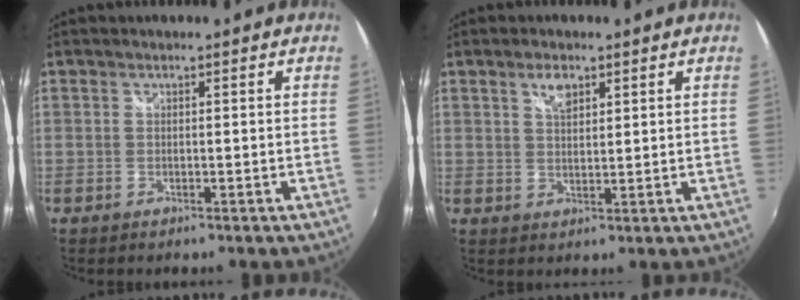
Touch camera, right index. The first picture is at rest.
{"total": 3.6, "force": [2.1, 1.7, 2.4], "torque": [-0.040, 0.004, 0.037]}